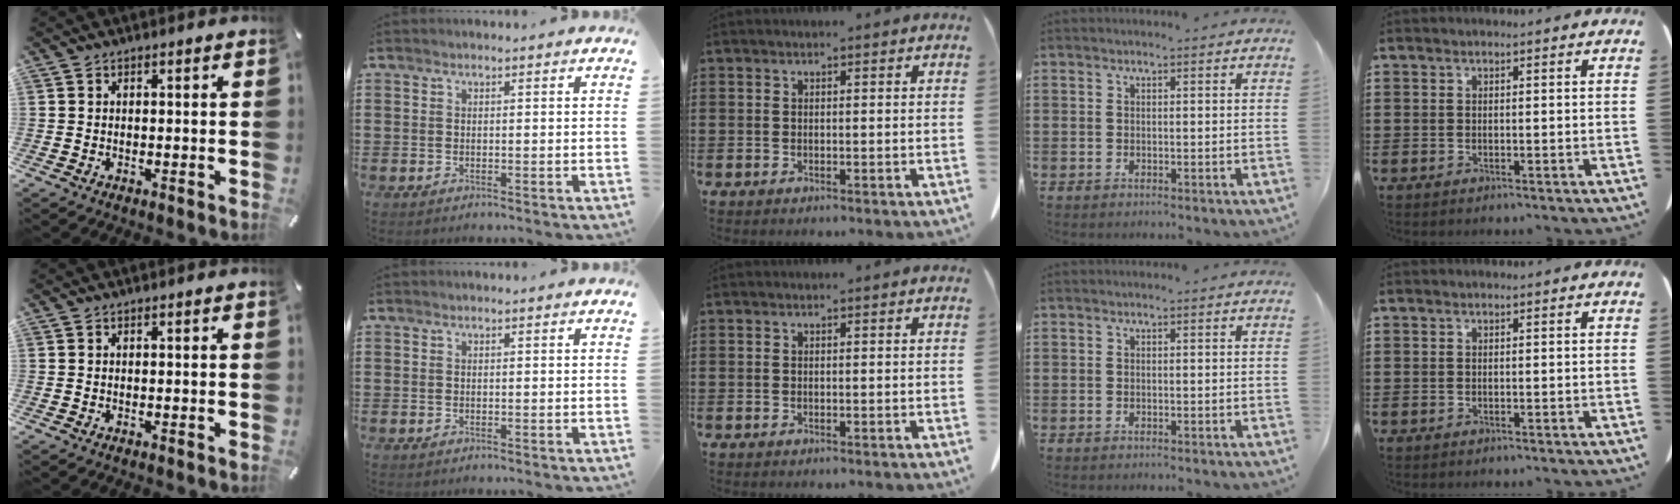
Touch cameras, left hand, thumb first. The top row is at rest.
{}